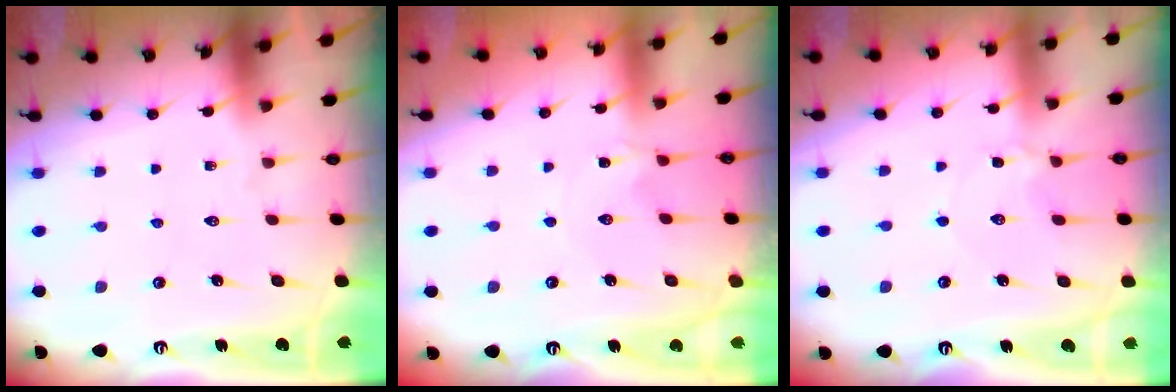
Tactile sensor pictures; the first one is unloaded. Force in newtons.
{"total": 0.0}
{"total": 2.7, "press": 2.7, "slide": 0.3}